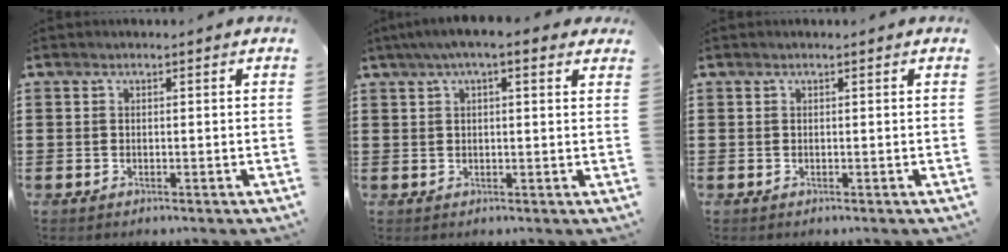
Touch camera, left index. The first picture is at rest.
{"total": 4.4, "force": [2.8, 0.6, 3.3], "torque": [-0.069, 0.006, 0.049]}
{"total": 0.0}